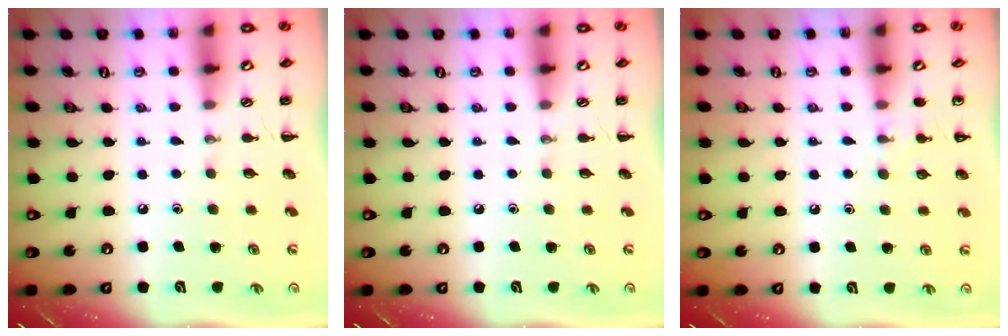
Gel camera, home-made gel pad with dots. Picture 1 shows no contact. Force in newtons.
{"total": 0.0}
{"total": 6.0, "press": 5.8, "slide": 1.7}